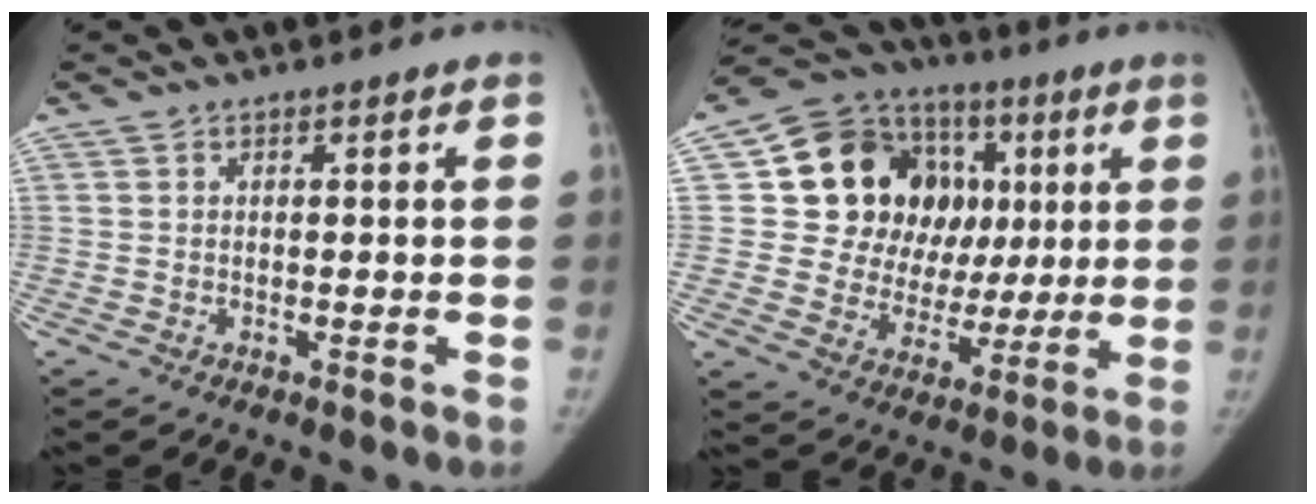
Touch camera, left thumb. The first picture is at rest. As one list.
[{"total": 22.0, "force": [4.7, 17.7, 12.2], "torque": [-0.128, 0.039, 0.094]}]